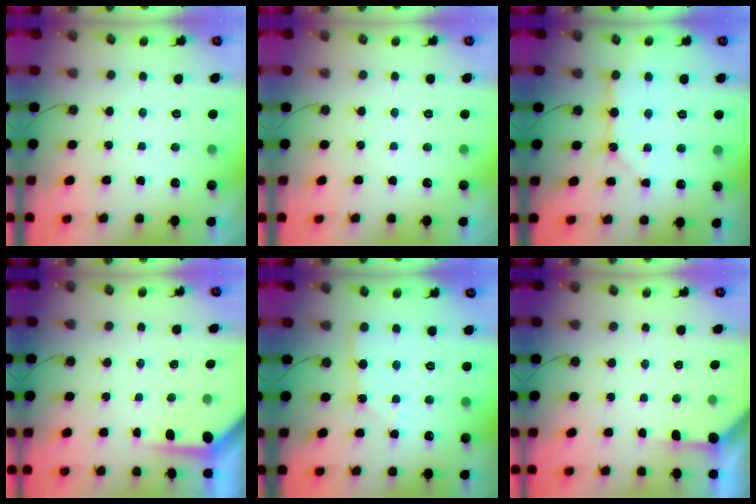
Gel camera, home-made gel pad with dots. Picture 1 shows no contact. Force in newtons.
{"total": 0.0}
{"total": 10.8, "press": 10.8, "slide": 1.0}
{"total": 3.9, "press": 3.8, "slide": 0.4}
{"total": 2.2, "press": 2.2, "slide": 0.4}
{"total": 3.1, "press": 3.0, "slide": 0.3}